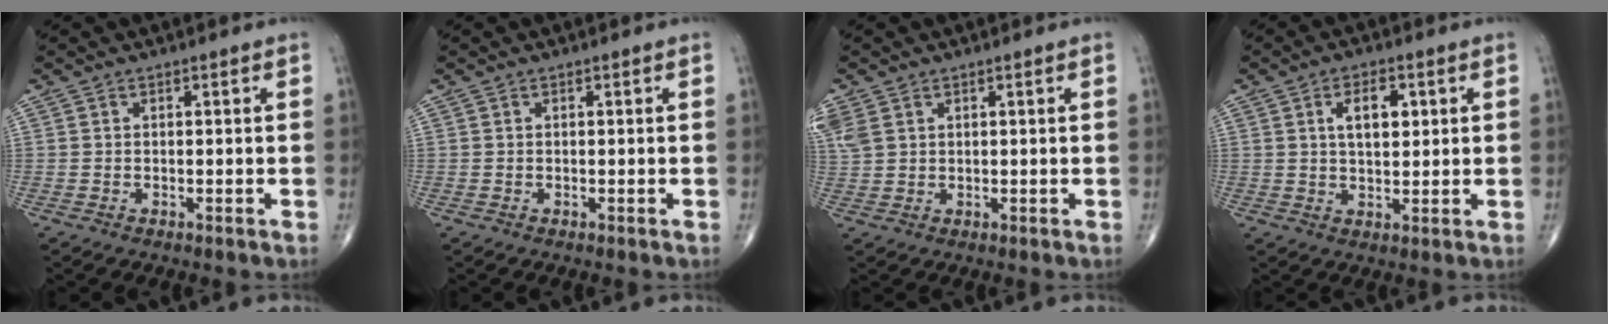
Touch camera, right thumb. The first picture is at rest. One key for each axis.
{"total": 0.0}
{"total": 4.7, "fx": 2.2, "fy": 3.2, "fz": 2.7, "tx": -0.075, "ty": 0.009, "tz": 0.055}
{"total": 6.3, "fx": 1.9, "fy": 3.3, "fz": 5.0, "tx": -0.068, "ty": -0.006, "tz": 0.032}